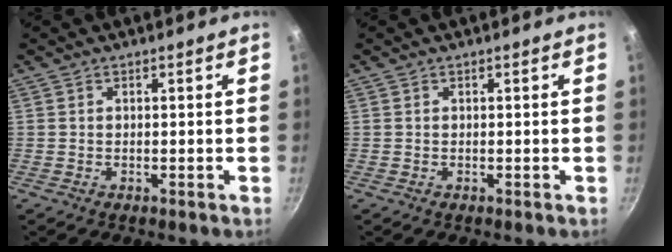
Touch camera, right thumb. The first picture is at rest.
{"total": 0.0}